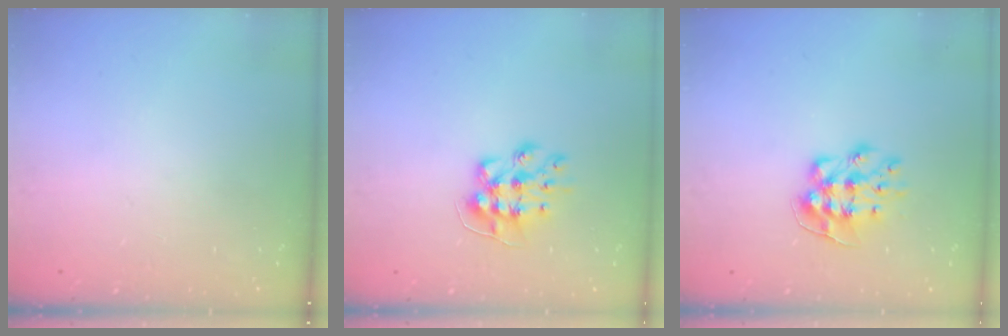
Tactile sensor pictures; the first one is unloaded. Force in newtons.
{"total": 9.2, "press": 9.2, "slide": 0.2}
{"total": 9.3, "press": 9.3, "slide": 0.4}